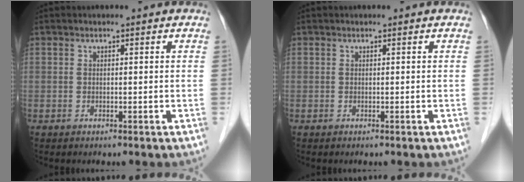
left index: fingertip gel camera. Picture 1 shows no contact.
{"total": 0.0}